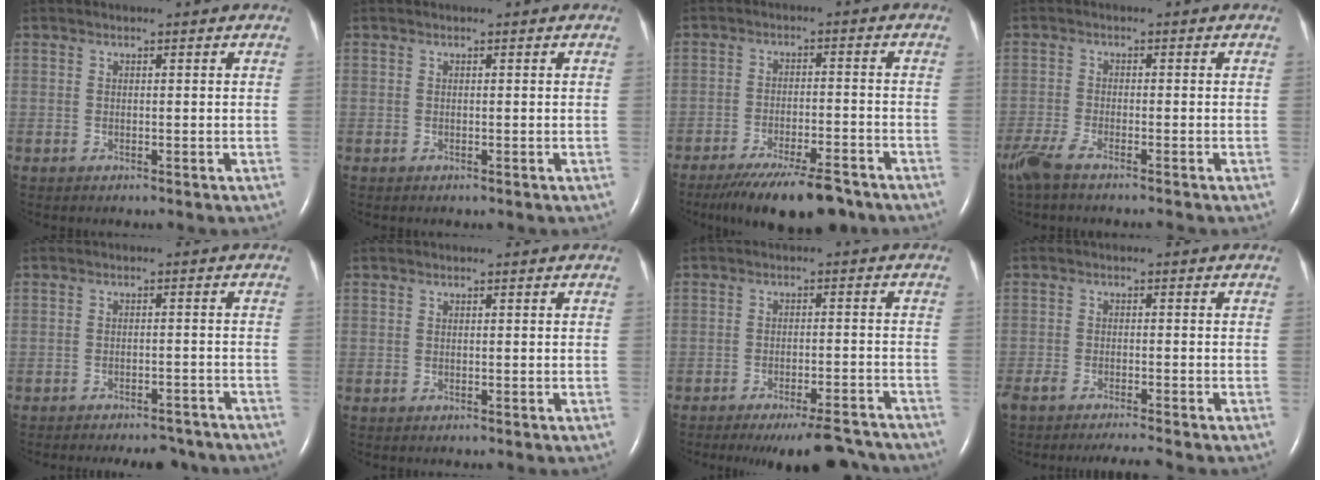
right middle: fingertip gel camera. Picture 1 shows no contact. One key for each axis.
{"total": 0.0}
{"total": 12.9, "fx": -10.3, "fy": 2.4, "fz": 7.4, "tx": -0.111, "ty": -0.019, "tz": -0.160}
{"total": 5.3, "fx": -4.2, "fy": 0.5, "fz": 3.1, "tx": -0.066, "ty": -0.014, "tz": -0.080}
{"total": 10.3, "fx": -9.3, "fy": 2.7, "fz": 3.4, "tx": -0.046, "ty": -0.002, "tz": -0.106}
{"total": 0.0}
{"total": 11.4, "fx": -10.4, "fy": 1.6, "fz": 4.3, "tx": -0.046, "ty": -0.003, "tz": -0.134}
{"total": 6.4, "fx": -5.7, "fy": -0.1, "fz": 2.9, "tx": -0.049, "ty": -0.014, "tz": -0.095}